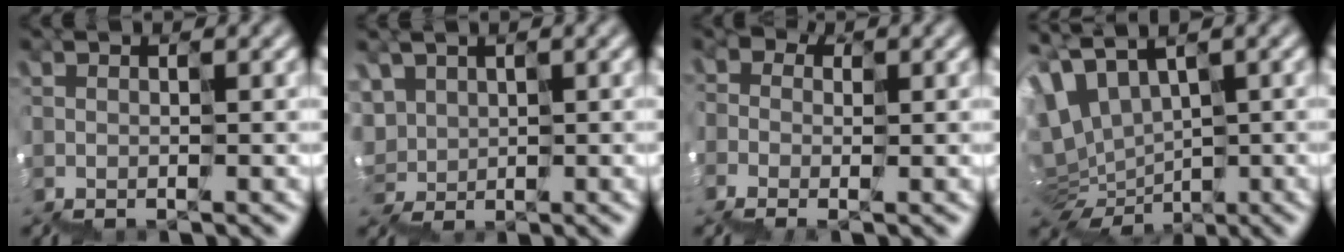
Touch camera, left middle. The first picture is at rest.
{"total": 2.4, "force": [1.8, 1.4, -0.7], "torque": [-0.019, 0.018, 0.041]}
{"total": 1.5, "force": [-1.0, 1.1, 0.0], "torque": [-0.021, 0.003, -0.019]}
{"total": 5.5, "force": [0.5, 3.5, 4.1], "torque": [-0.117, 0.002, 0.032]}